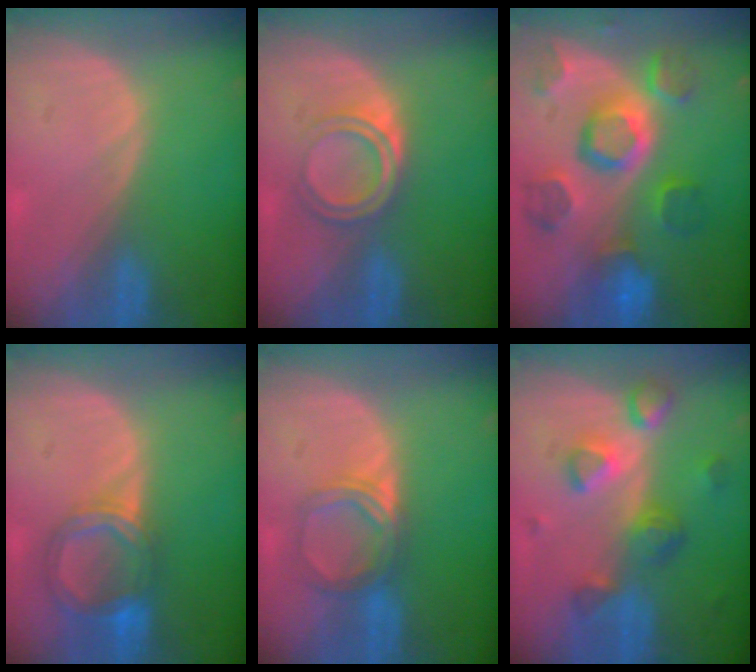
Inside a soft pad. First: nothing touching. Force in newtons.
{"total": 4.2, "press": 4.2, "slide": 0.3}
{"total": 11.3, "press": 10.0, "slide": 5.3}
{"total": 6.2, "press": 5.7, "slide": 2.5}
{"total": 5.0, "press": 4.6, "slide": 1.9}
{"total": 7.7, "press": 6.9, "slide": 3.5}